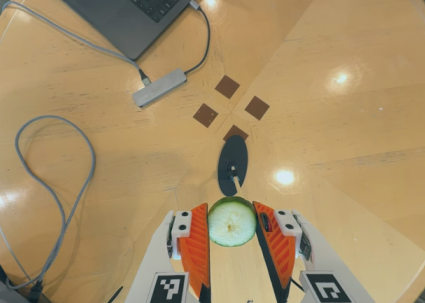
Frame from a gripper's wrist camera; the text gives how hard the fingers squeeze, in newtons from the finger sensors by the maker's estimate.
{"total": 8.7, "left": 9.0, "right": 8.3}